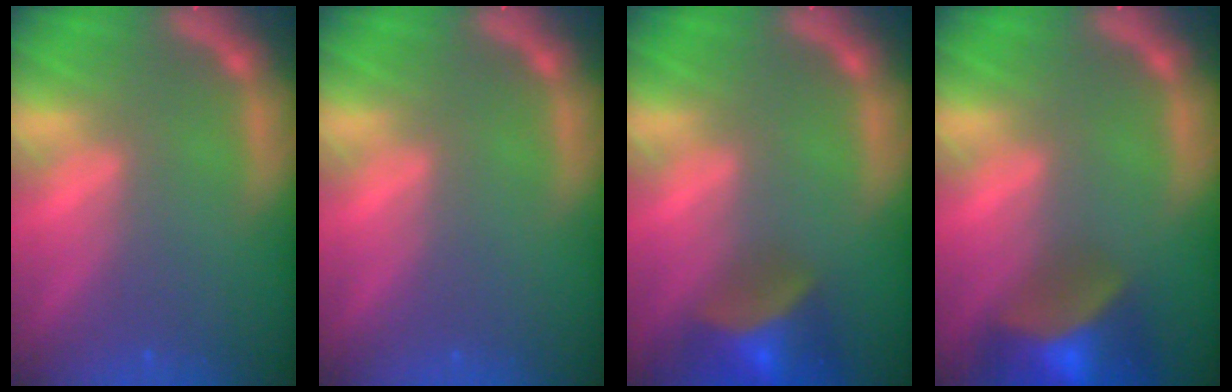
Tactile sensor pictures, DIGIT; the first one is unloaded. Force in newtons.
{"total": 0.0}
{"total": 7.0}
{"total": 9.0}